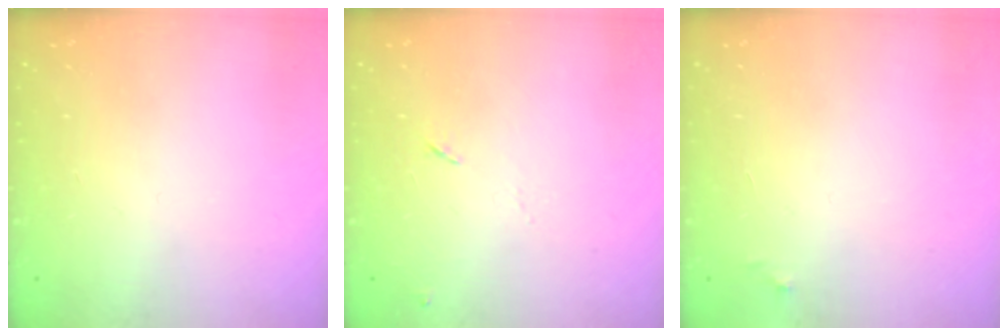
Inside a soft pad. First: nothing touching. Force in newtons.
{"total": 7.4, "press": 7.4, "slide": 0.7}
{"total": 3.3, "press": 3.2, "slide": 0.5}